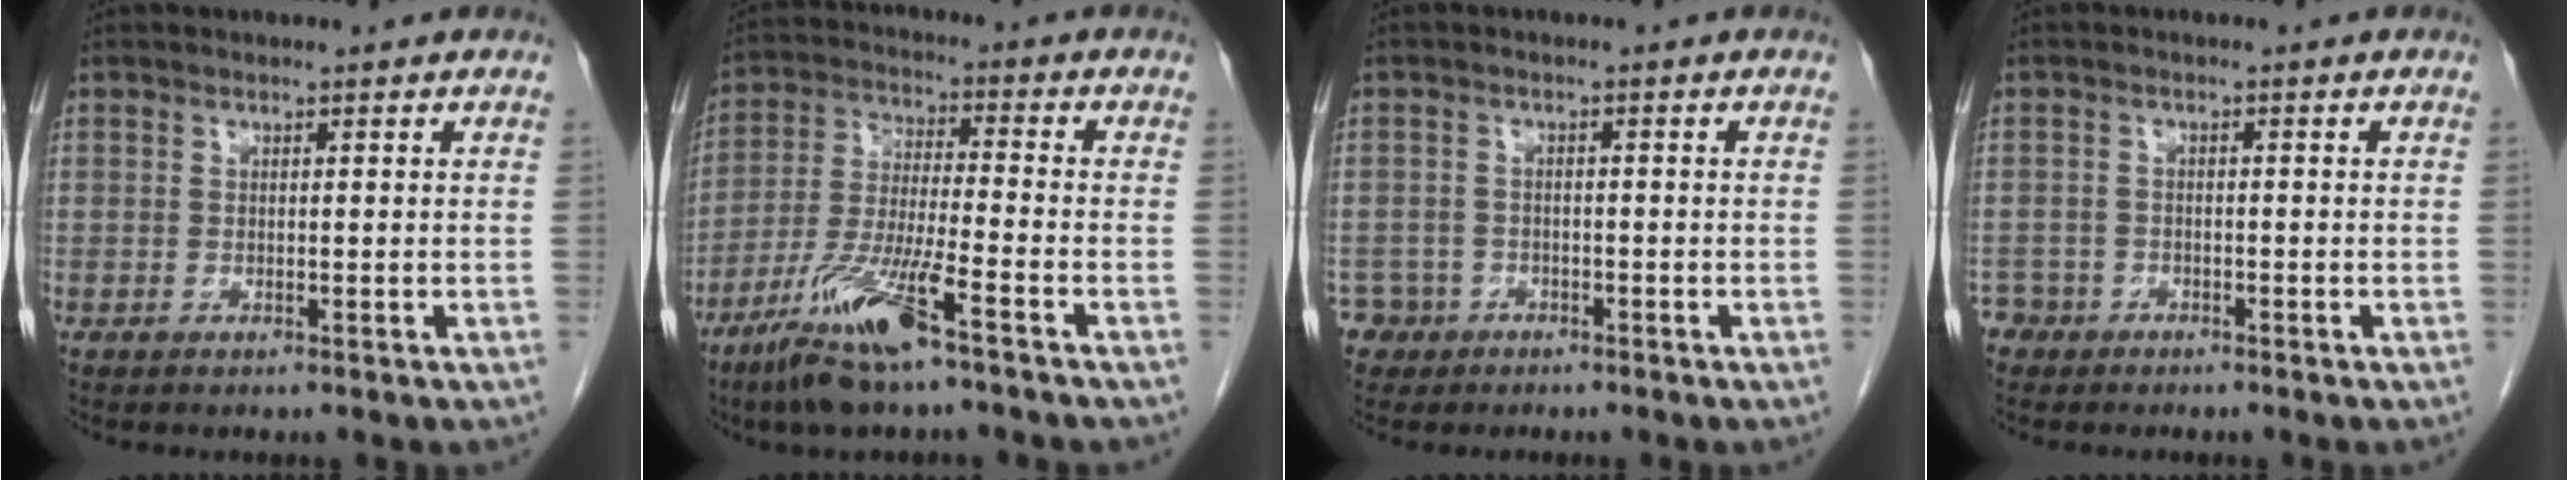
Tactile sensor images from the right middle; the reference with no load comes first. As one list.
[{"total": 11.6, "force": [-7.4, 0.7, 8.9], "torque": [-0.188, -0.026, -0.141]}, {"total": 3.3, "force": [-1.9, 2.6, -0.6], "torque": [0.011, 0.010, -0.035]}, {"total": 2.5, "force": [-1.8, 1.7, -0.5], "torque": [0.006, 0.008, -0.036]}]